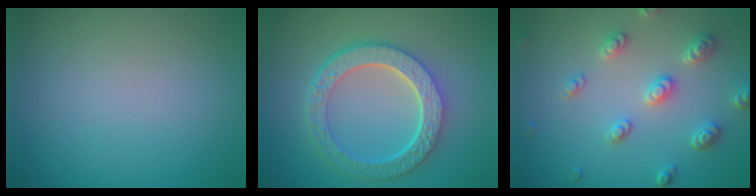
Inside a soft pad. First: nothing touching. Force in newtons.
{"total": 6.9, "press": 5.0, "slide": 4.7}
{"total": 3.7, "press": 3.3, "slide": 1.6}